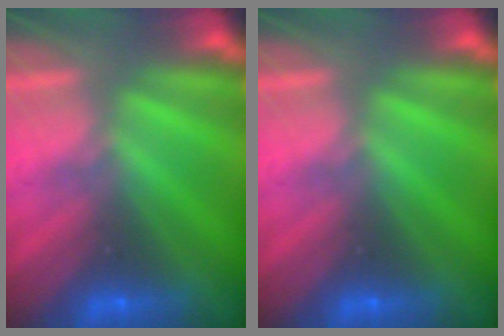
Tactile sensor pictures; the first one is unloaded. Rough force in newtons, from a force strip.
{"total": 0.0}